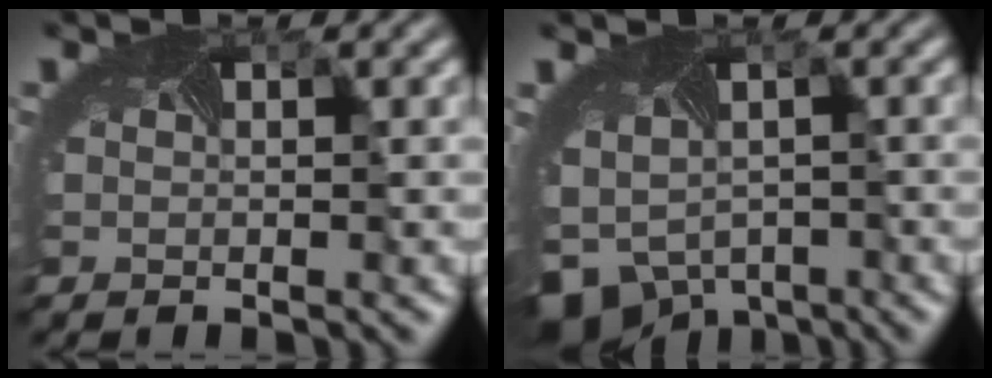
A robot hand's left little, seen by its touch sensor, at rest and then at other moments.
{"total": 6.6, "force": [-3.9, 4.7, 2.4], "torque": [-0.054, -0.044, -0.055]}